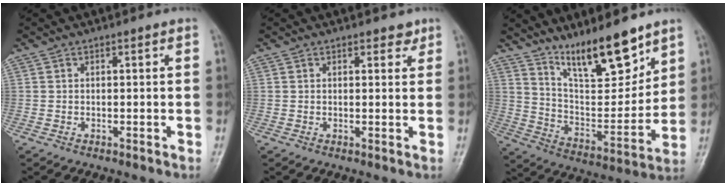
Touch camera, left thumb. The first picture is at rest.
{"total": 1.9, "force": [1.4, 1.1, 0.8], "torque": [0.005, -0.006, 0.013]}
{"total": 15.5, "force": [11.5, 4.4, 9.4], "torque": [-0.116, -0.081, 0.209]}